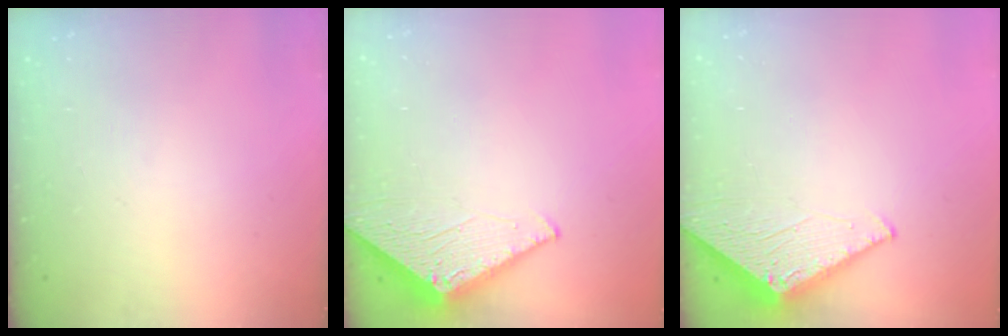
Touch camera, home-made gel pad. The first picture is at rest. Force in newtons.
{"total": 2.8, "press": 2.8, "slide": 0.2}
{"total": 2.8, "press": 2.8, "slide": 0.2}